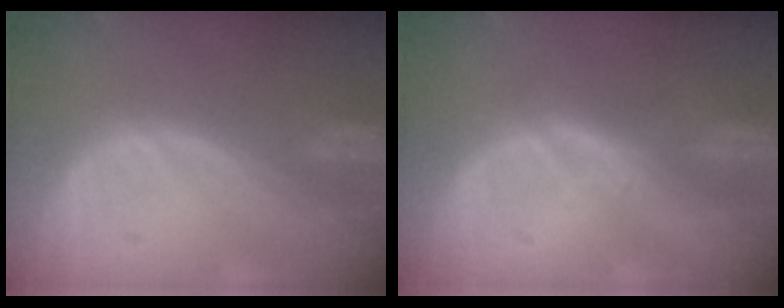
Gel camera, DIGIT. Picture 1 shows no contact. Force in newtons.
{"total": 1.7, "press": 1.7, "slide": 0.1}